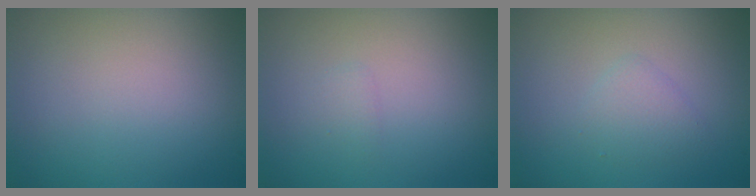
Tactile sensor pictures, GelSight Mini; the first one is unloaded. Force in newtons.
{"total": 0.7, "press": 0.7, "slide": 0.1}
{"total": 1.5, "press": 1.5, "slide": 0.1}